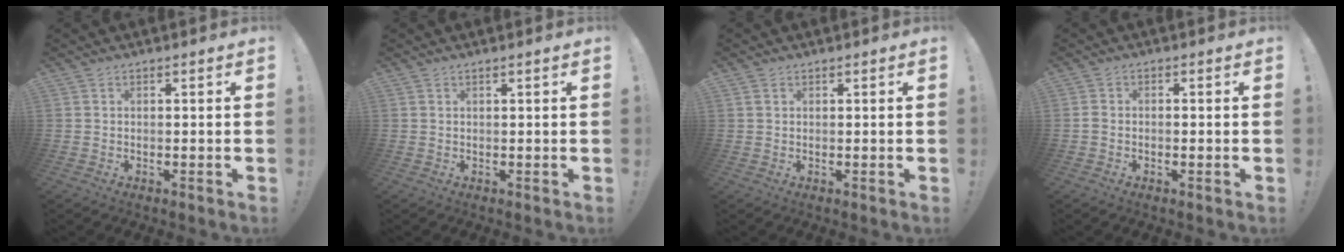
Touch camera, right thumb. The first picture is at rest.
{"total": 0.9, "force": [0.5, -0.2, 0.7], "torque": [-0.005, -0.003, 0.006]}
{"total": 1.1, "force": [0.8, 0.7, 0.4], "torque": [-0.002, -0.001, 0.015]}
{"total": 1.3, "force": [-0.6, 0.7, 0.9], "torque": [-0.015, 0.005, -0.009]}